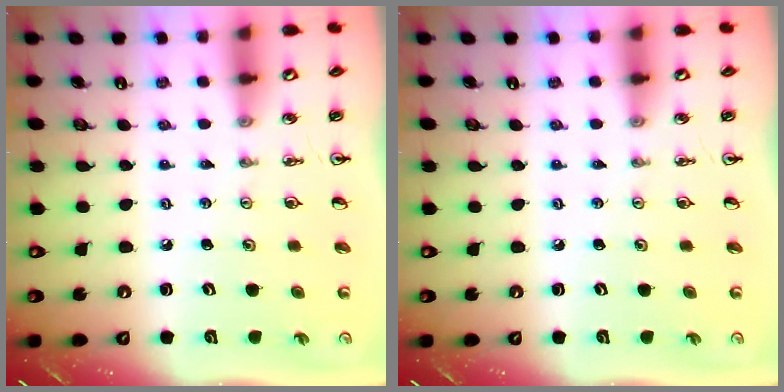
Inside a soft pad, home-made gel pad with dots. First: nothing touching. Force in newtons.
{"total": 0.0}